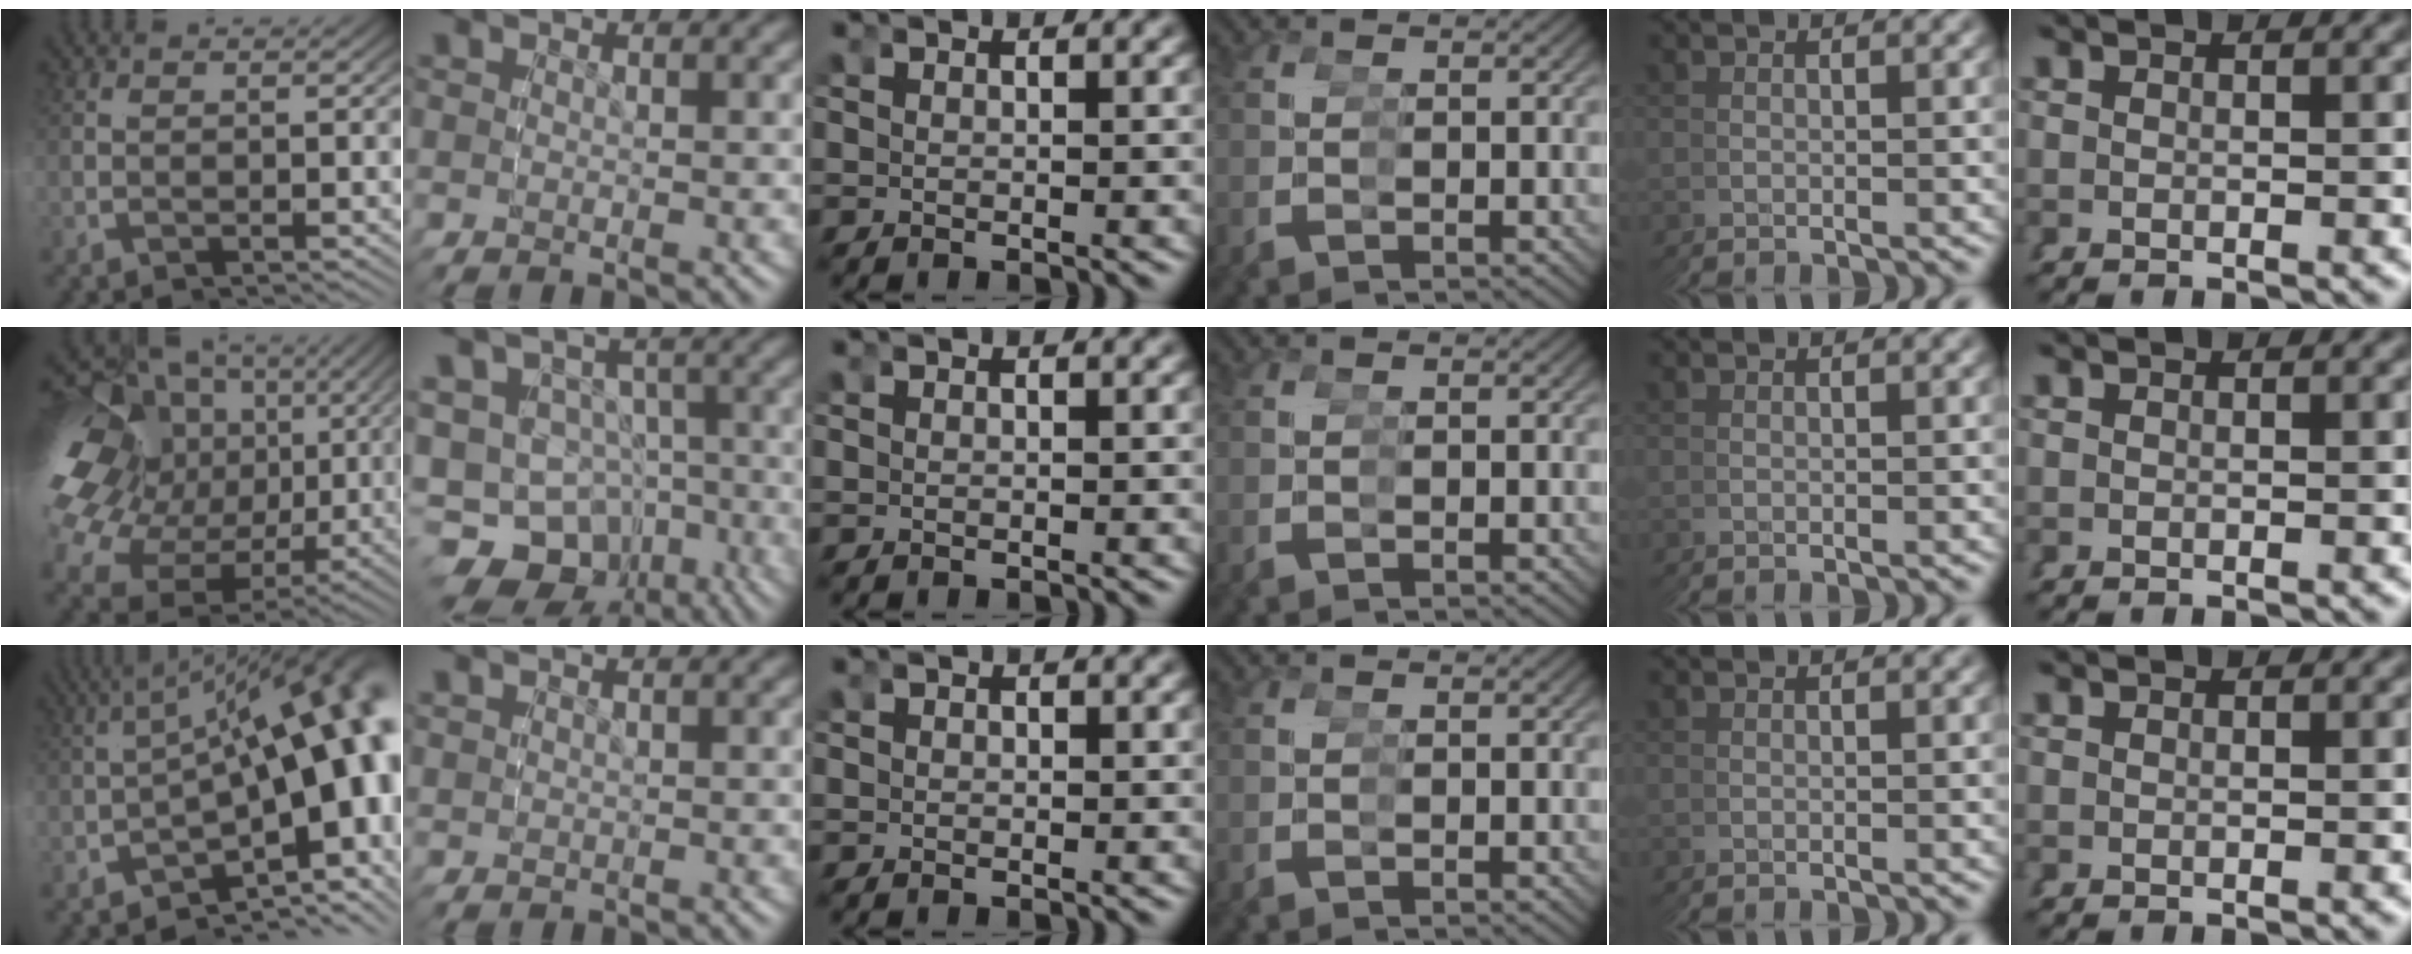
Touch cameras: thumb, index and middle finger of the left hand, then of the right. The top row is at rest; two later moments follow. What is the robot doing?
{"motion": "grasp_and_lifting", "object": "cup"}